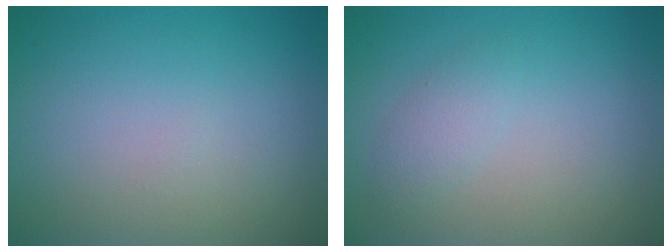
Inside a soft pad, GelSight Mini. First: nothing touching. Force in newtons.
{"total": 1.5, "press": 1.5, "slide": 0.1}